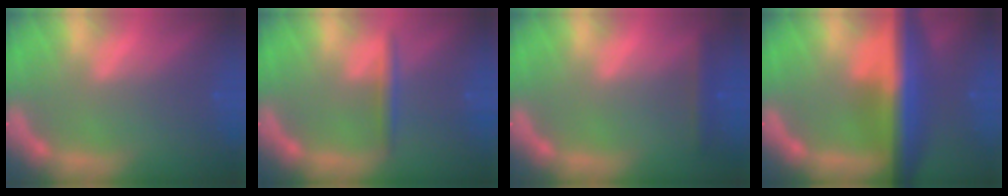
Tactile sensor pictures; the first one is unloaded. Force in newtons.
{"total": 1.9}
{"total": 1.9}
{"total": 10.0}